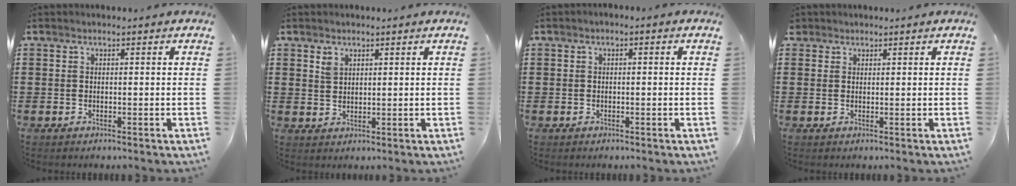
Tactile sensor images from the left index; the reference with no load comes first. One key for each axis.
{"total": 1.9, "fx": 1.3, "fy": 1.0, "fz": 0.9, "tx": -0.013, "ty": -0.002, "tz": 0.024}
{"total": 0.7, "fx": -0.5, "fy": 0.2, "fz": 0.5, "tx": -0.011, "ty": -0.004, "tz": -0.008}
{"total": 1.3, "fx": 1.0, "fy": 0.8, "fz": 0.1, "tx": -0.007, "ty": 0.005, "tz": 0.020}